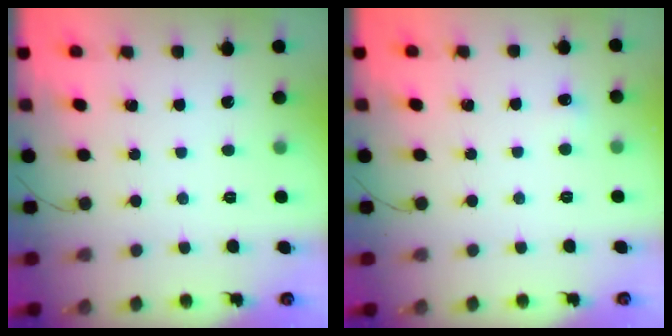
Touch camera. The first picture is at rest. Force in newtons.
{"total": 3.6, "press": 3.4, "slide": 1.0}